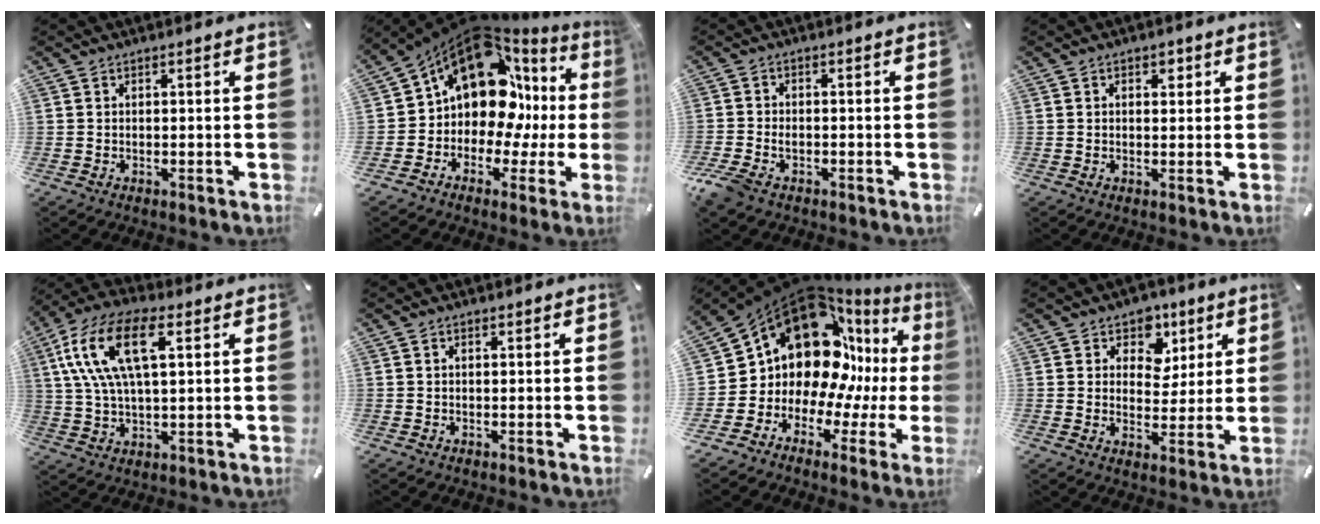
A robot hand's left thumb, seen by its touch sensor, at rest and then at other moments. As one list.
[{"total": 16.8, "force": [6.0, 11.6, 10.6], "torque": [-0.188, -0.064, 0.097]}, {"total": 3.7, "force": [-1.9, 2.4, 2.0], "torque": [-0.045, 0.008, -0.036]}, {"total": 2.1, "force": [0.8, 1.6, 1.2], "torque": [-0.010, 0.001, 0.007]}, {"total": 15.2, "force": [5.6, 6.9, 12.3], "torque": [-0.274, 0.005, 0.097]}, {"total": 0.7, "force": [0.3, 0.4, 0.5], "torque": [-0.009, 0.003, 0.004]}, {"total": 18.9, "force": [7.4, 13.8, 10.6], "torque": [-0.189, -0.093, 0.134]}, {"total": 7.9, "force": [3.5, 6.8, 2.1], "torque": [-0.024, -0.029, 0.058]}]